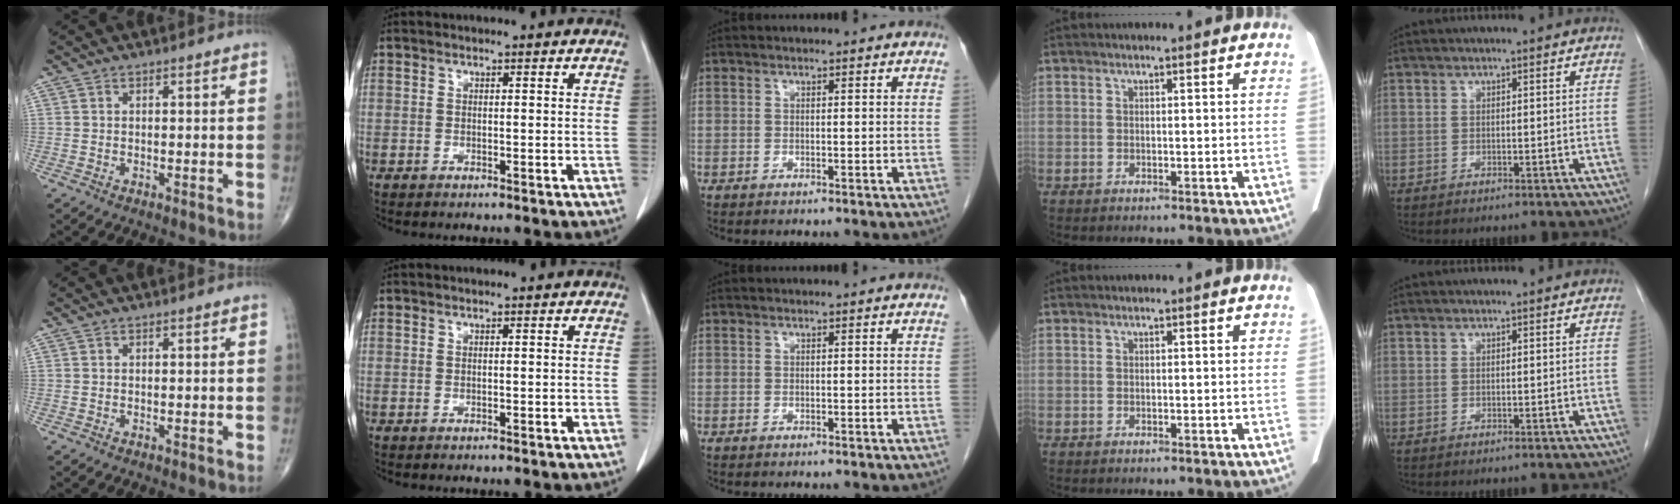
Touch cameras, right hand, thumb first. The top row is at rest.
{}